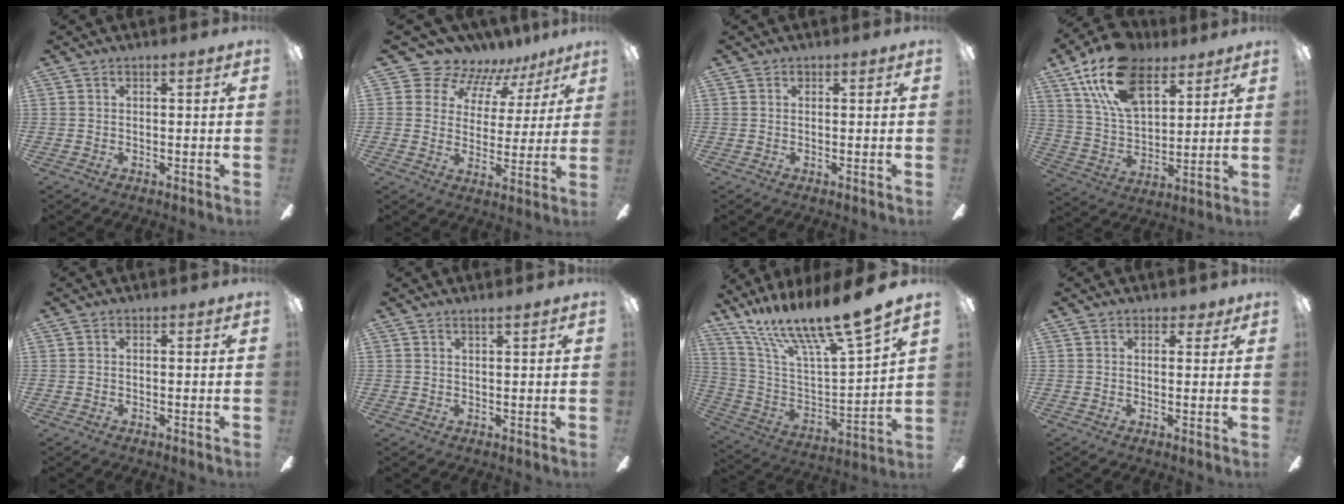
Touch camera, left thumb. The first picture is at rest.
{"total": 9.6, "force": [7.7, 5.5, 1.3], "torque": [-0.044, -0.059, 0.144]}
{"total": 0.0}
{"total": 19.4, "force": [11.8, 10.3, 11.5], "torque": [-0.228, -0.041, 0.215]}
{"total": 0.0}
{"total": 1.3, "force": [1.2, -0.2, 0.5], "torque": [-0.011, -0.002, 0.022]}
{"total": 19.2, "force": [15.9, 1.6, 10.8], "torque": [-0.206, -0.110, 0.260]}
{"total": 2.2, "force": [1.5, 1.4, 0.8], "torque": [-0.009, 0.000, 0.026]}